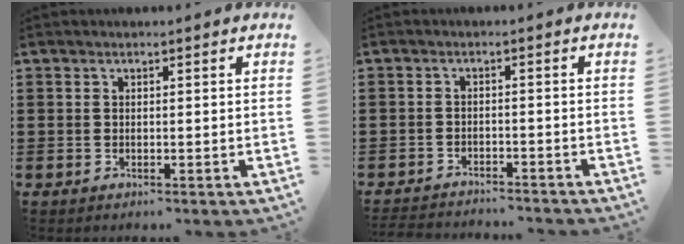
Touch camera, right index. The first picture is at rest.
{"total": 2.5, "force": [-2.5, 0.0, -0.2], "torque": [-0.005, -0.003, -0.054]}